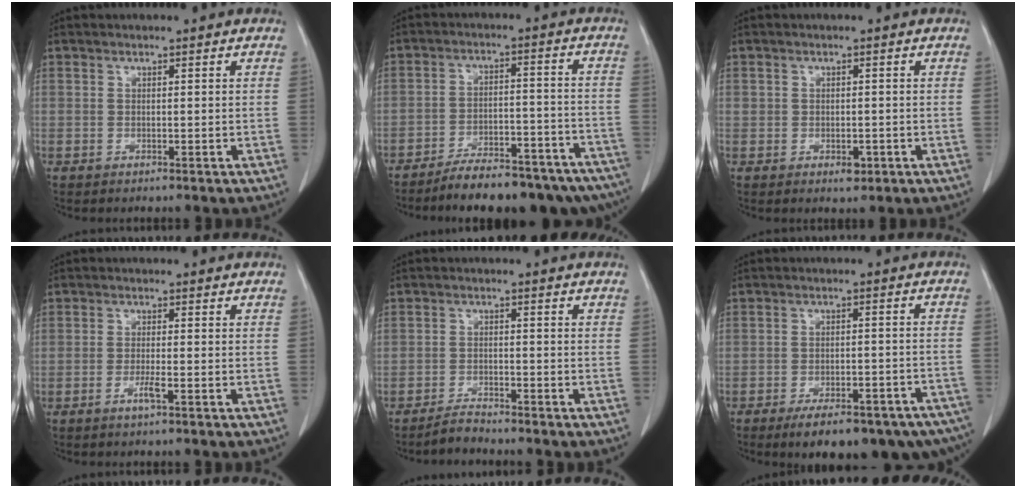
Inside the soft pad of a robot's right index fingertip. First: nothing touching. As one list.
[{"total": 20.1, "force": [-17.3, 4.8, 9.2], "torque": [-0.080, 0.018, -0.234]}, {"total": 2.3, "force": [-0.7, 1.6, 1.5], "torque": [-0.018, 0.003, -0.002]}, {"total": 2.1, "force": [-1.1, -0.1, 1.8], "torque": [-0.037, -0.003, -0.022]}, {"total": 2.3, "force": [-2.3, 0.0, 0.2], "torque": [-0.002, -0.008, -0.043]}, {"total": 18.5, "force": [-14.4, 5.5, 10.2], "torque": [-0.090, 0.015, -0.180]}]